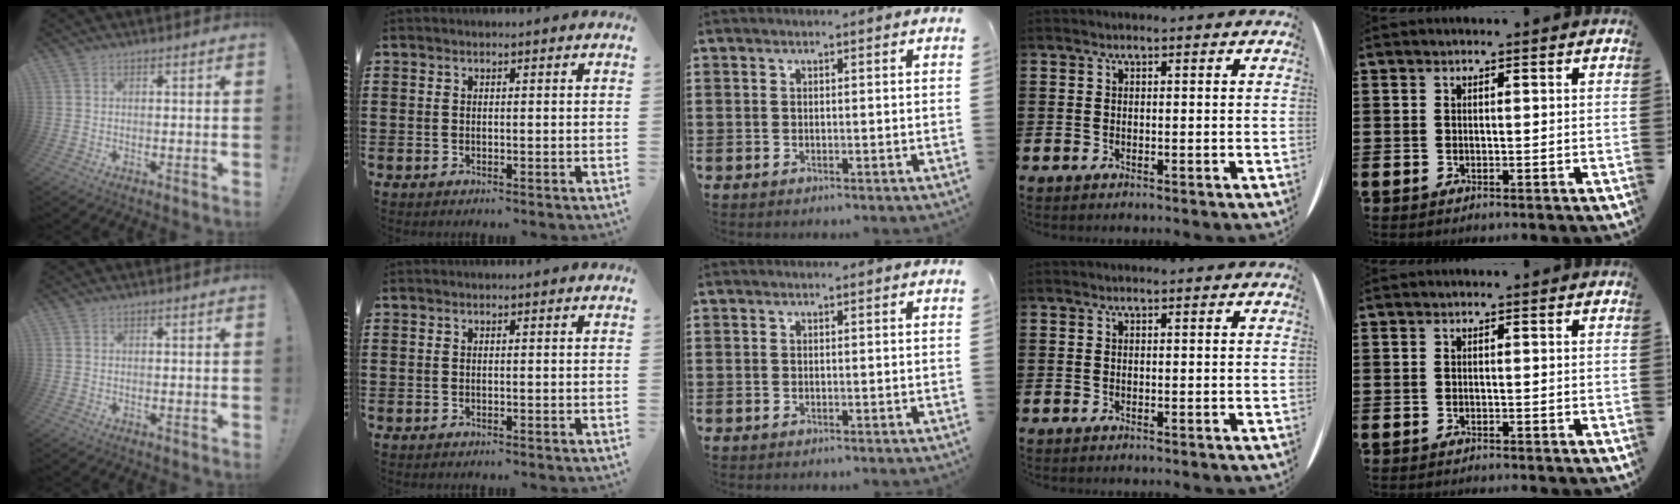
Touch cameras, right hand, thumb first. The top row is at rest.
{"little": {"total": 0.8, "force": [-0.8, -0.2, 0.0], "torque": [0.000, -0.001, -0.016]}}